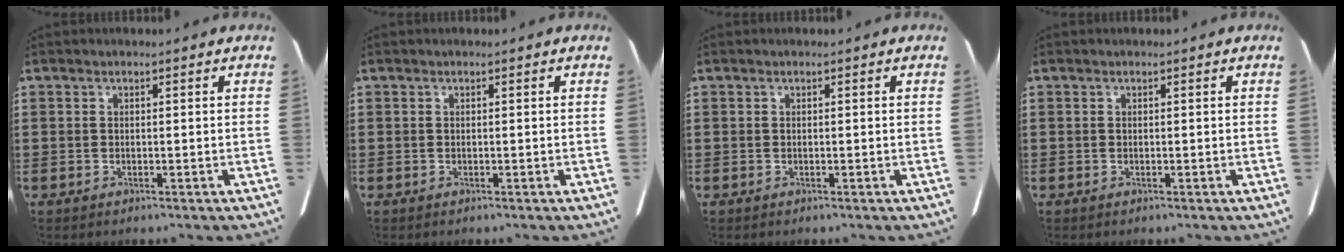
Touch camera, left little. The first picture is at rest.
{"total": 0.0}
{"total": 0.0}
{"total": 0.0}